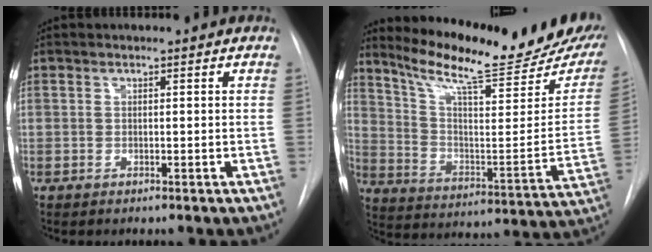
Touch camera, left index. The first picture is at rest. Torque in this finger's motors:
{"motor_torque": [1.03, -1.11, 0.24, 0.10]}